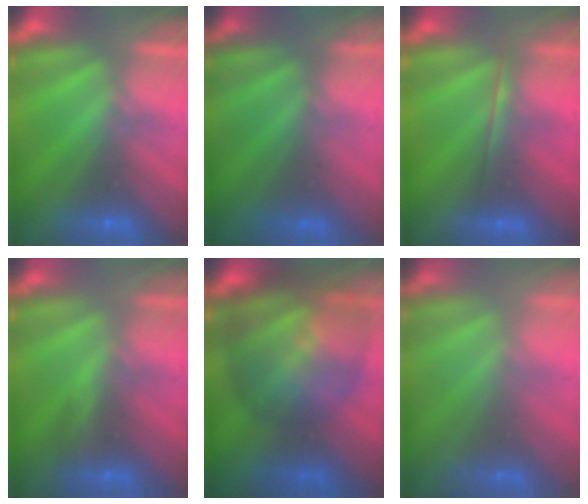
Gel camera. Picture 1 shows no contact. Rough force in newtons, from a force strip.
{"total": 2.4}
{"total": 1.7}
{"total": 2.9}
{"total": 9.0}
{"total": 2.2}